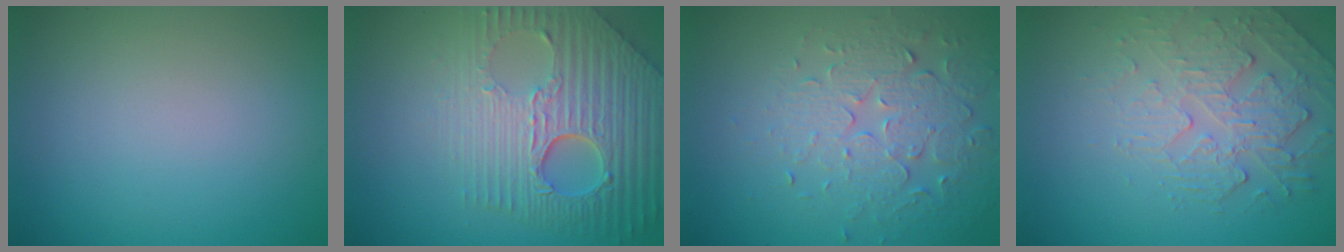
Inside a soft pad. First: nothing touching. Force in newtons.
{"total": 9.1, "press": 6.1, "slide": 6.7}
{"total": 5.3, "press": 3.7, "slide": 3.9}
{"total": 2.7, "press": 2.1, "slide": 1.7}